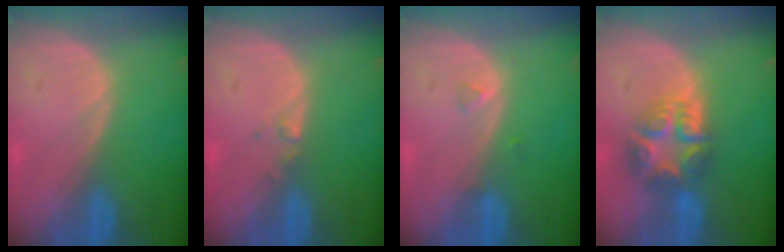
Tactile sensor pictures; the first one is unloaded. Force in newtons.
{"total": 1.0, "press": 0.9, "slide": 0.5}
{"total": 1.0, "press": 1.0, "slide": 0.2}
{"total": 7.6, "press": 6.7, "slide": 3.7}